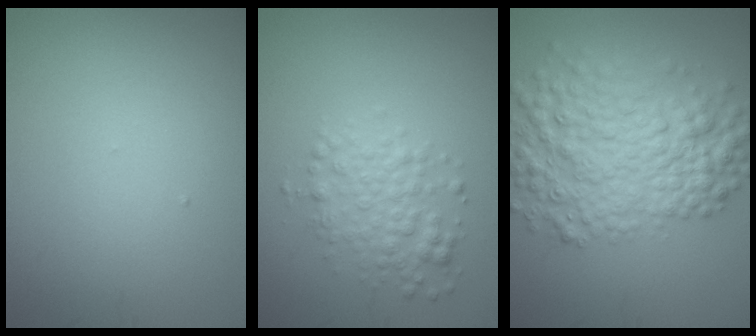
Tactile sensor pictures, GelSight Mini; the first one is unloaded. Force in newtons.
{"total": 3.1, "press": 3.1, "slide": 0.1}
{"total": 7.8, "press": 7.8, "slide": 0.0}